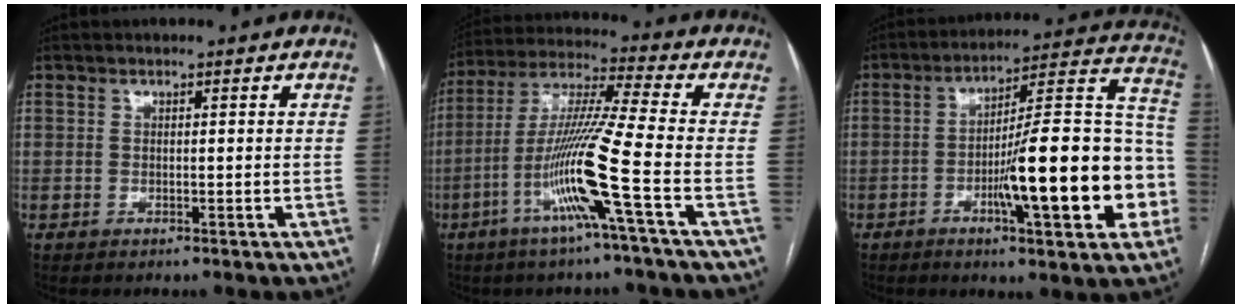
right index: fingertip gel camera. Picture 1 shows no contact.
{"total": 13.7, "force": [-5.1, -2.1, 12.5], "torque": [-0.249, -0.009, -0.105]}
{"total": 21.1, "force": [-5.5, 3.5, 20.0], "torque": [-0.240, 0.029, -0.073]}